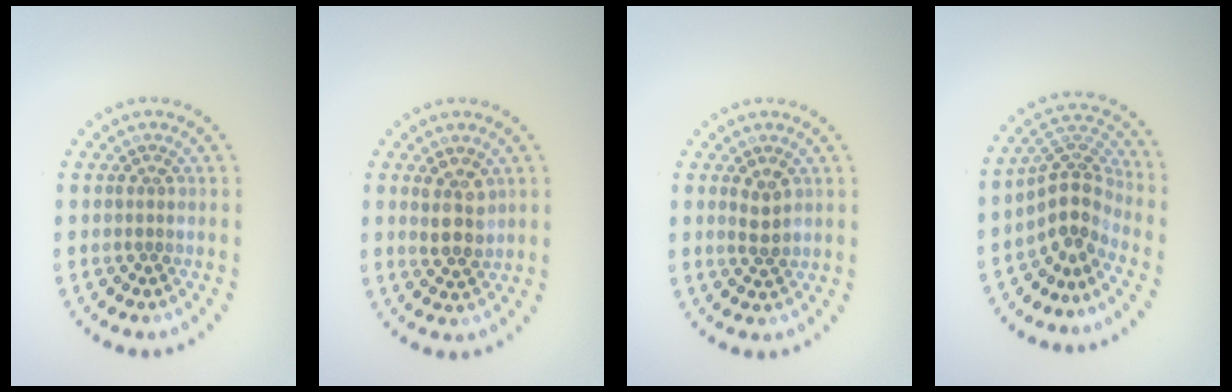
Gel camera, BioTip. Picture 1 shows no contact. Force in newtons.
{"total": 2.7, "press": 2.5, "slide": 1.0}
{"total": 1.9, "press": 1.8, "slide": 0.6}
{"total": 3.7, "press": 2.7, "slide": 2.6}